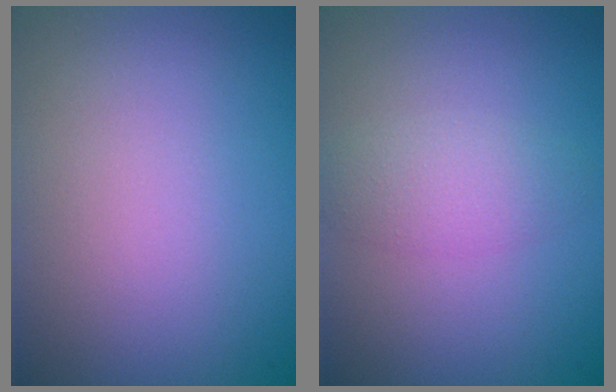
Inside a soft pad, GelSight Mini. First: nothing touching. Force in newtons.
{"total": 2.3, "press": 2.3, "slide": 0.1}